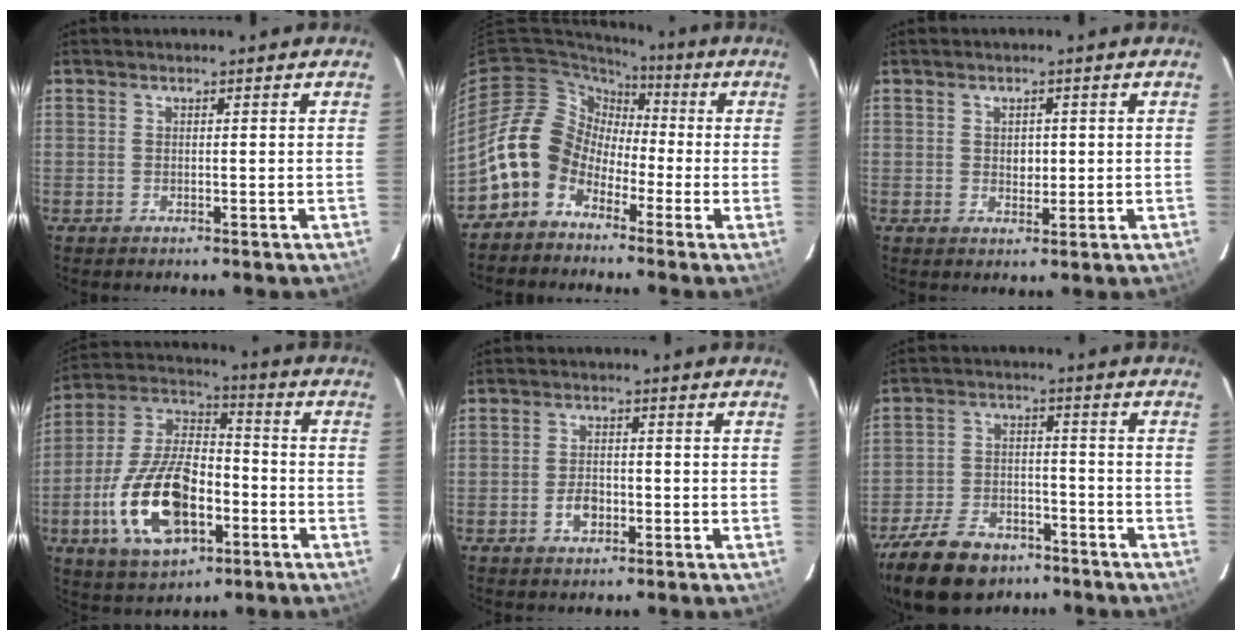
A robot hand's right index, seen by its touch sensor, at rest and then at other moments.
{"total": 11.2, "force": [-4.9, 9.2, 4.1], "torque": [-0.081, 0.034, -0.110]}
{"total": 2.4, "force": [0.3, 2.0, 1.3], "torque": [-0.018, 0.002, 0.006]}
{"total": 19.3, "force": [-6.7, 10.1, 15.0], "torque": [-0.316, 0.004, -0.111]}
{"total": 3.6, "force": [-1.5, 2.4, 2.3], "torque": [-0.042, 0.005, -0.022]}
{"total": 16.5, "force": [-11.5, 8.9, 7.9], "torque": [-0.191, -0.005, -0.187]}